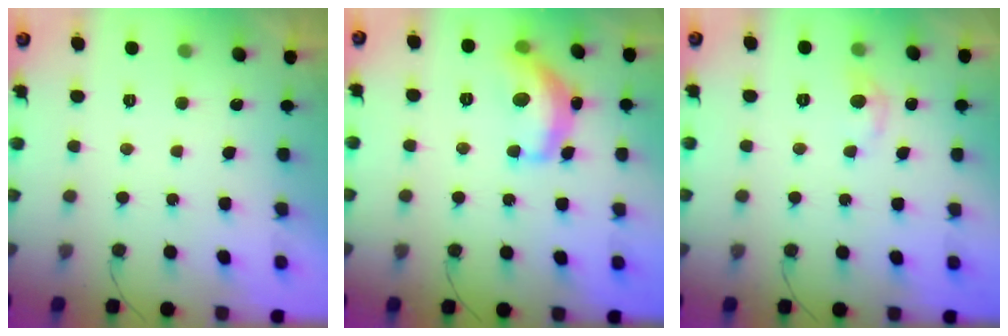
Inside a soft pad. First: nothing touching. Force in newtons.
{"total": 14.1, "press": 14.1, "slide": 0.5}
{"total": 5.3, "press": 5.2, "slide": 0.9}